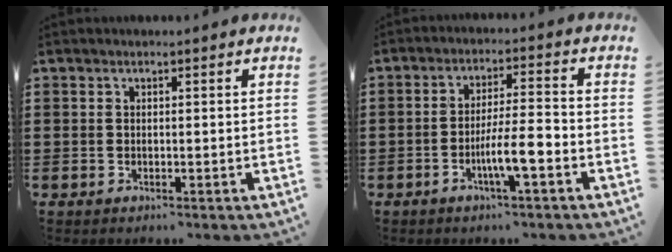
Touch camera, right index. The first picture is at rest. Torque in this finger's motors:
{"motor_torque": [1.85, -0.27, 0.30, 0.19]}